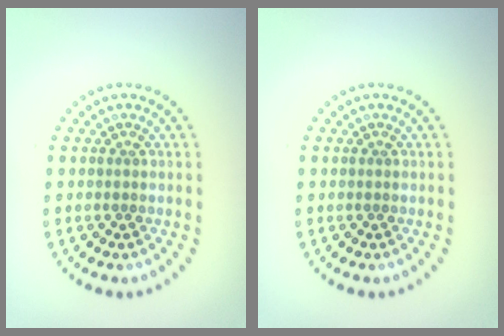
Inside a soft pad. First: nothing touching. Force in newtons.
{"total": 0.0}